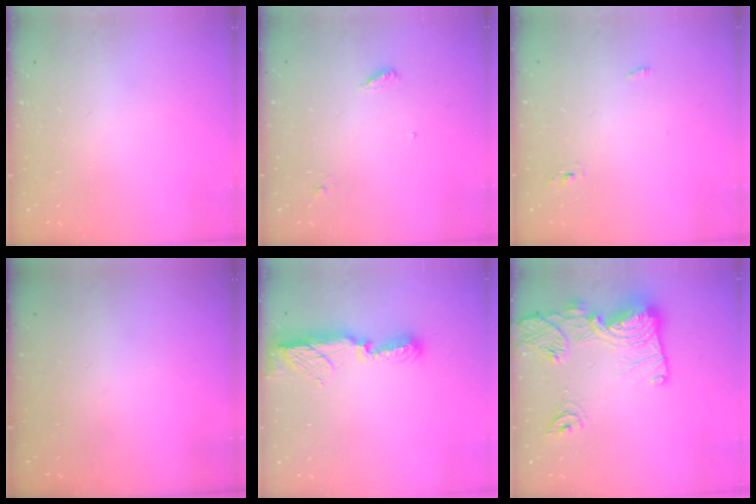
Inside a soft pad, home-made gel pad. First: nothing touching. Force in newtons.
{"total": 3.6, "press": 3.6, "slide": 0.3}
{"total": 2.7, "press": 2.6, "slide": 0.8}
{"total": 0.0}
{"total": 9.0, "press": 9.0, "slide": 0.8}
{"total": 18.6, "press": 18.6, "slide": 1.6}